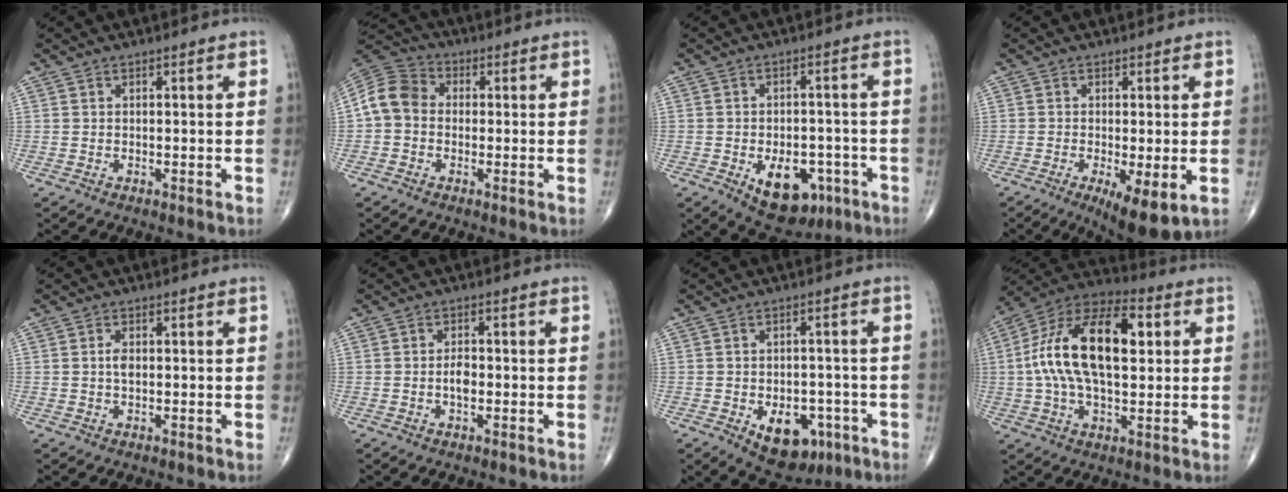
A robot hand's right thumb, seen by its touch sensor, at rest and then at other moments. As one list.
[{"total": 8.8, "force": [-0.4, 7.2, 5.0], "torque": [-0.087, 0.030, -0.022]}, {"total": 11.7, "force": [-4.8, 7.1, 8.0], "torque": [-0.086, 0.019, -0.057]}, {"total": 8.5, "force": [-2.5, 2.6, 7.7], "torque": [-0.120, -0.021, -0.036]}, {"total": 1.8, "force": [0.0, 1.0, 1.5], "torque": [-0.026, 0.001, -0.002]}, {"total": 2.7, "force": [-0.6, 1.5, 2.3], "torque": [-0.037, 0.003, -0.012]}, {"total": 10.5, "force": [-4.3, 6.6, 6.9], "torque": [-0.065, 0.020, -0.049]}, {"total": 21.1, "force": [3.1, 10.7, 18.0], "torque": [-0.319, 0.023, 0.042]}]